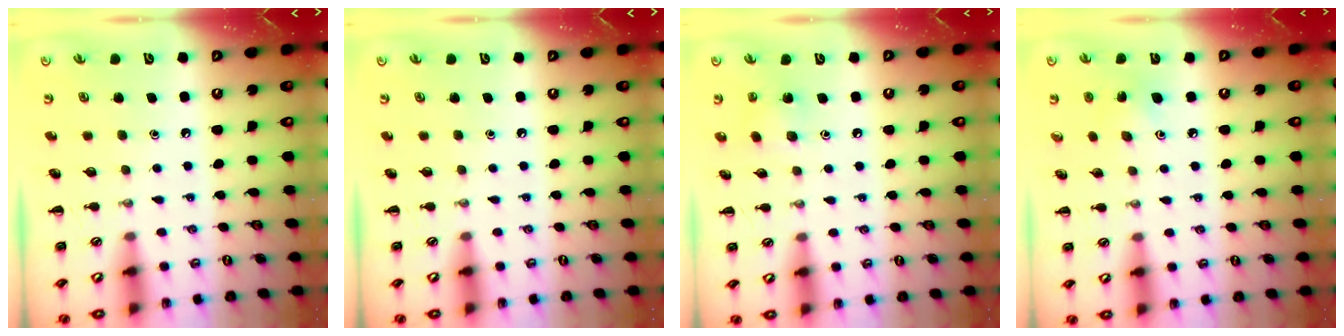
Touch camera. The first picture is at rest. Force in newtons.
{"total": 0.0}
{"total": 5.5, "press": 5.3, "slide": 1.6}
{"total": 4.8, "press": 4.7, "slide": 1.1}